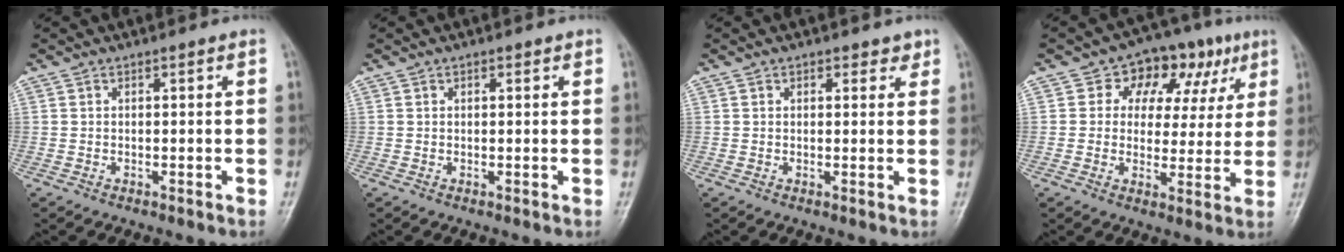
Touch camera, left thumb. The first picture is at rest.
{"total": 0.8, "force": [0.5, 0.5, 0.5], "torque": [-0.003, -0.002, 0.004]}
{"total": 2.3, "force": [1.5, 1.5, 1.0], "torque": [0.007, -0.006, 0.016]}
{"total": 13.2, "force": [5.4, 9.3, 7.6], "torque": [-0.042, 0.009, 0.073]}